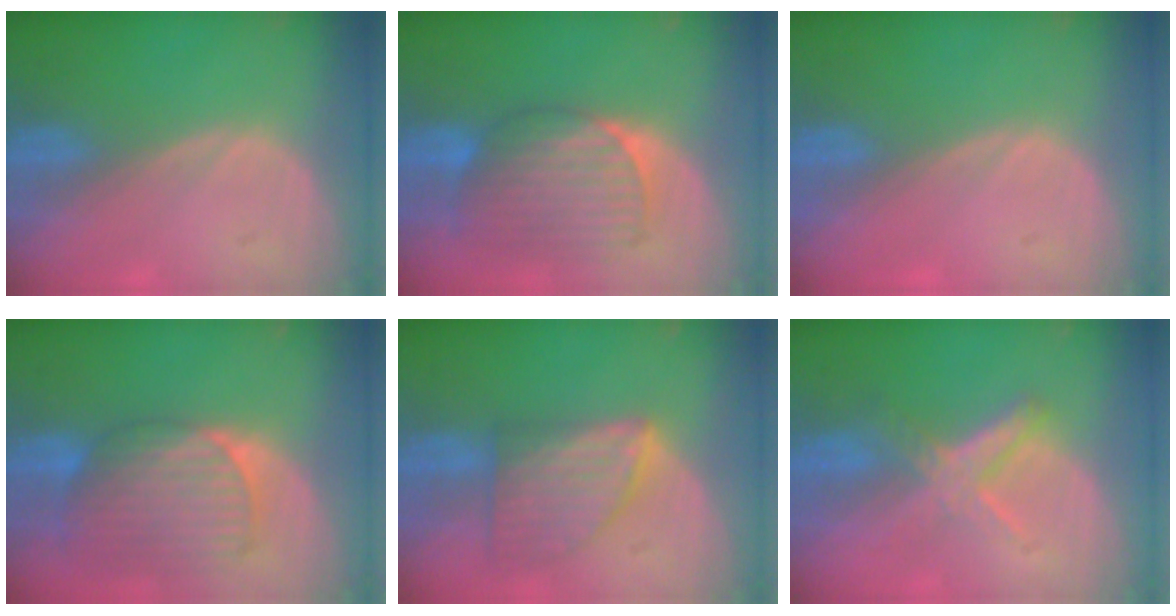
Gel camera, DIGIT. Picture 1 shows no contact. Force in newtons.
{"total": 8.3, "press": 8.1, "slide": 1.9}
{"total": 0.6, "press": 0.1, "slide": 0.6}
{"total": 9.9, "press": 8.5, "slide": 5.0}
{"total": 8.1, "press": 7.3, "slide": 3.4}
{"total": 5.9, "press": 5.4, "slide": 2.2}